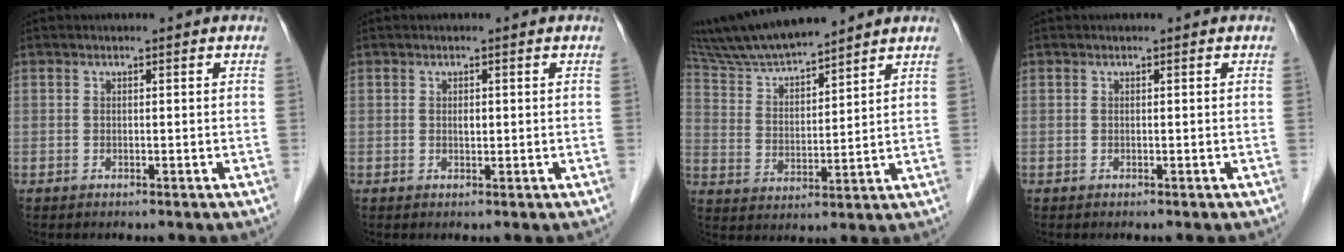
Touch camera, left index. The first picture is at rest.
{"total": 0.8, "force": [0.2, 0.4, 0.6], "torque": [-0.009, -0.002, 0.002]}
{"total": 12.6, "force": [11.6, 0.9, 4.8], "torque": [-0.094, 0.019, 0.219]}
{"total": 0.0}